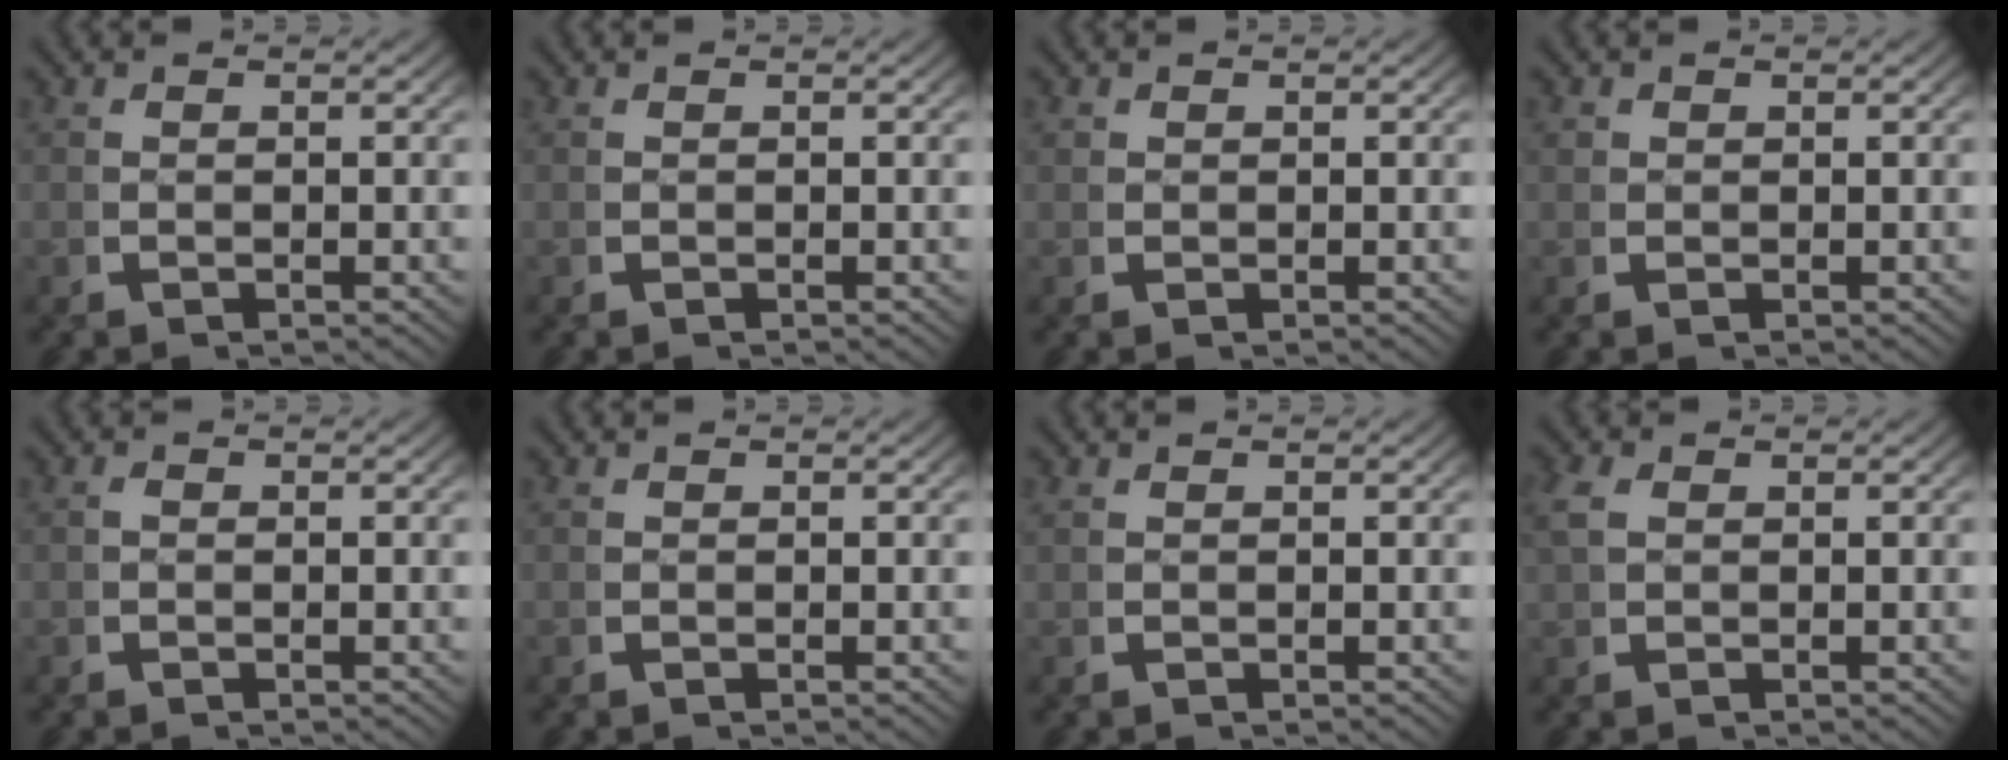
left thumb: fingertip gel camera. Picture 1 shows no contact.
{"total": 0.0}
{"total": 0.7, "force": [0.5, 0.5, 0.1], "torque": [-0.006, -0.007, 0.013]}
{"total": 0.9, "force": [0.5, 0.7, 0.2], "torque": [-0.008, -0.009, 0.013]}
{"total": 0.0}
{"total": 0.0}
{"total": 0.0}
{"total": 1.6, "force": [0.8, 1.1, 0.9], "torque": [-0.030, -0.003, 0.021]}